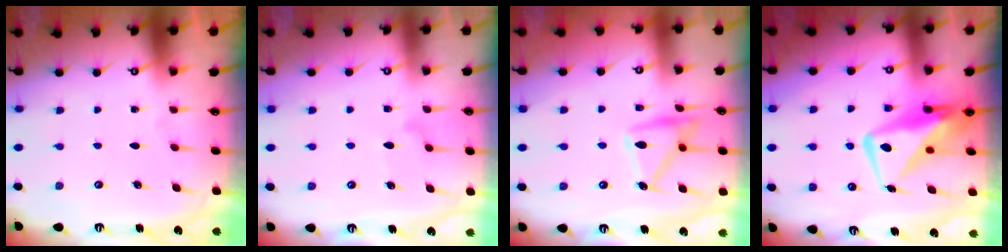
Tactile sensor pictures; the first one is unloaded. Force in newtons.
{"total": 8.3, "press": 8.3, "slide": 0.3}
{"total": 15.3, "press": 15.3, "slide": 1.1}
{"total": 12.2, "press": 12.1, "slide": 1.4}